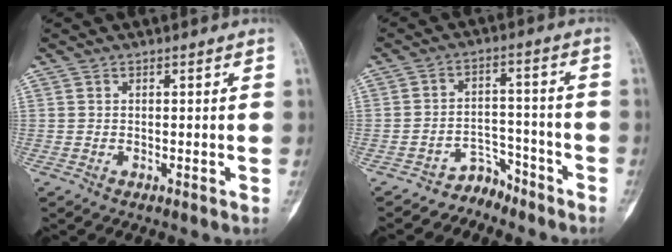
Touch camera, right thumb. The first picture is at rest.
{"total": 5.4, "force": [-4.7, 2.6, -0.4], "torque": [0.031, 0.072, -0.079]}